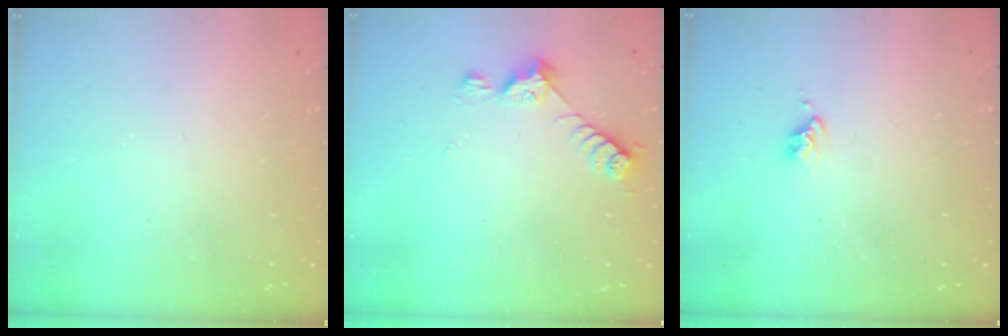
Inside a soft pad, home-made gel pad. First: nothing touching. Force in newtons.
{"total": 6.5, "press": 6.5, "slide": 0.7}
{"total": 2.7, "press": 2.6, "slide": 0.4}